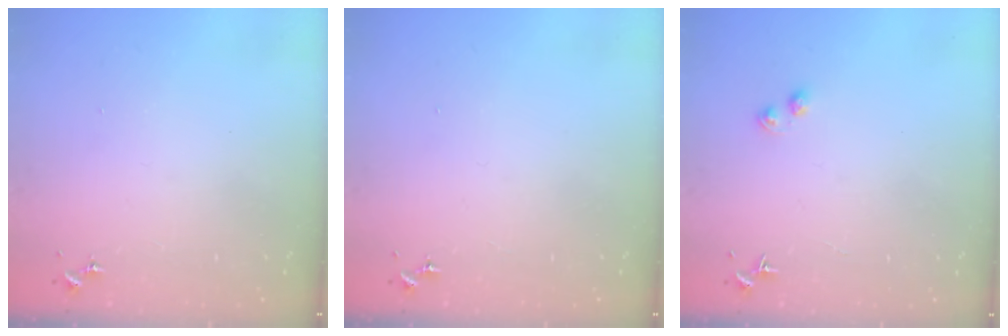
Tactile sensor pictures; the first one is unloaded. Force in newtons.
{"total": 0.0}
{"total": 2.8, "press": 2.7, "slide": 0.4}